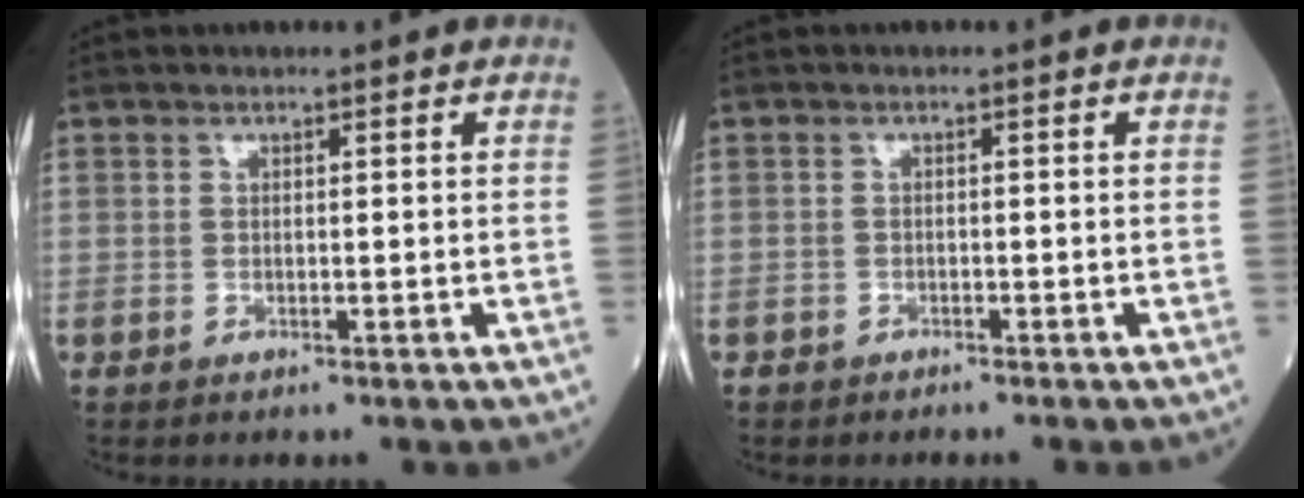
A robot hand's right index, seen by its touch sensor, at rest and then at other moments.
{"total": 0.8, "force": [-0.7, 0.4, 0.0], "torque": [-0.009, 0.001, -0.015]}